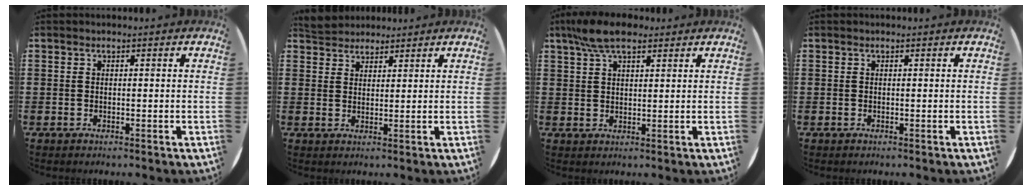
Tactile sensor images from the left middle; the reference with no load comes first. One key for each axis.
{"total": 3.2, "fx": 3.1, "fy": 0.8, "fz": -0.1, "tx": -0.005, "ty": -0.003, "tz": 0.060}
{"total": 5.9, "fx": 4.4, "fy": 2.2, "fz": 3.3, "tx": -0.076, "ty": 0.000, "tz": 0.082}
{"total": 0.0}